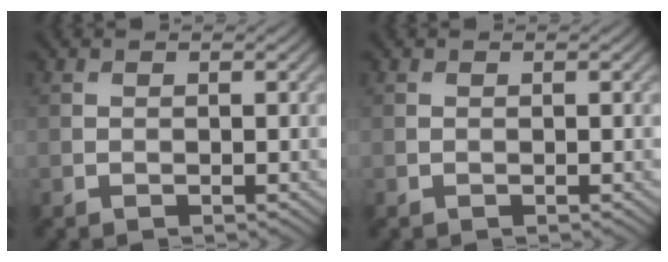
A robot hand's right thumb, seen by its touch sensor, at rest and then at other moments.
{"total": 0.0}